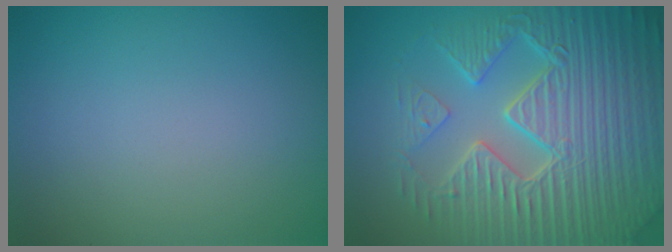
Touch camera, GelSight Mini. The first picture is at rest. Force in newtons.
{"total": 9.6, "press": 6.8, "slide": 6.8}